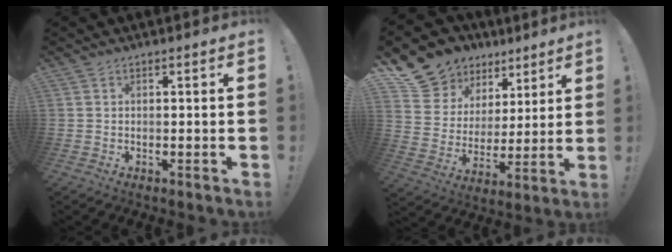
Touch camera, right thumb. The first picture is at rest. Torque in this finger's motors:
{"motor_torque": [0.54, 0.55, 0.48, 0.48, 0.14]}